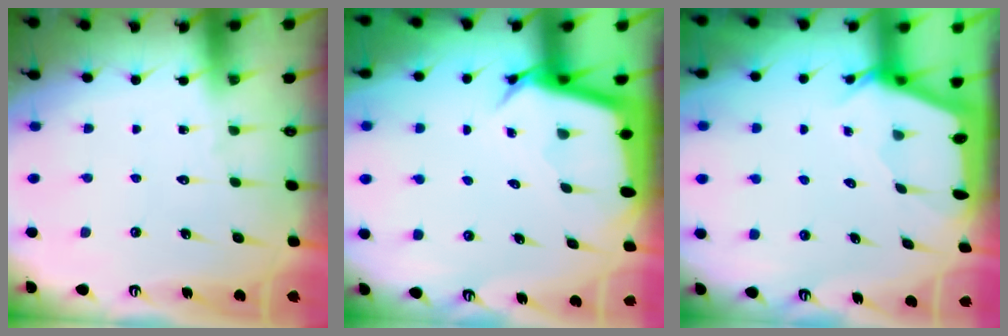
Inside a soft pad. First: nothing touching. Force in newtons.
{"total": 4.6, "press": 4.5, "slide": 0.3}
{"total": 2.3, "press": 2.3, "slide": 0.3}